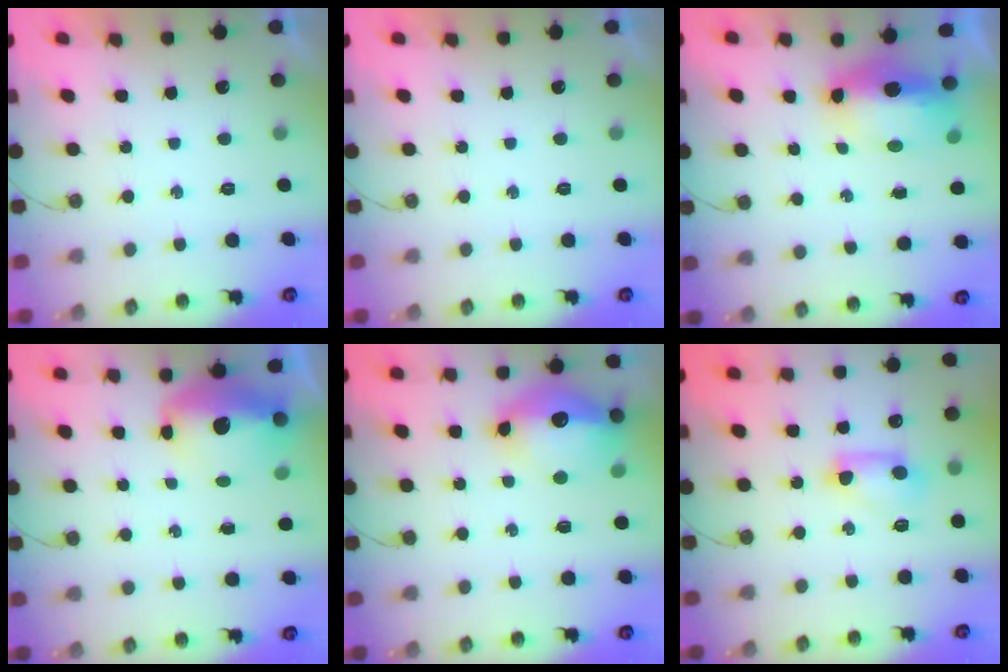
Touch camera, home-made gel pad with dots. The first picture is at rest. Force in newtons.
{"total": 0.0}
{"total": 7.6, "press": 7.5, "slide": 1.1}
{"total": 13.7, "press": 13.7, "slide": 1.2}
{"total": 15.1, "press": 15.1, "slide": 1.2}
{"total": 7.4, "press": 7.3, "slide": 1.0}